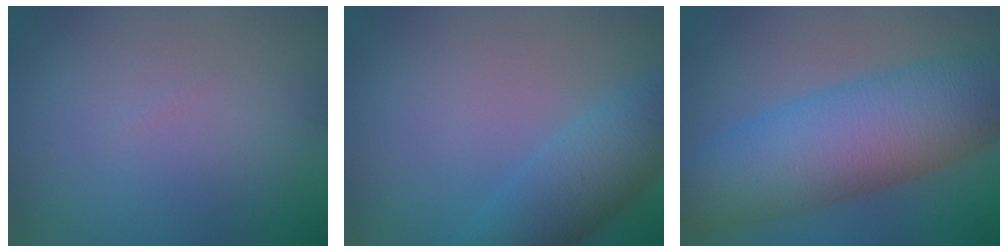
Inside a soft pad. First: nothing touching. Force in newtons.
{"total": 4.9, "press": 4.9, "slide": 0.1}
{"total": 11.0, "press": 11.0, "slide": 0.2}